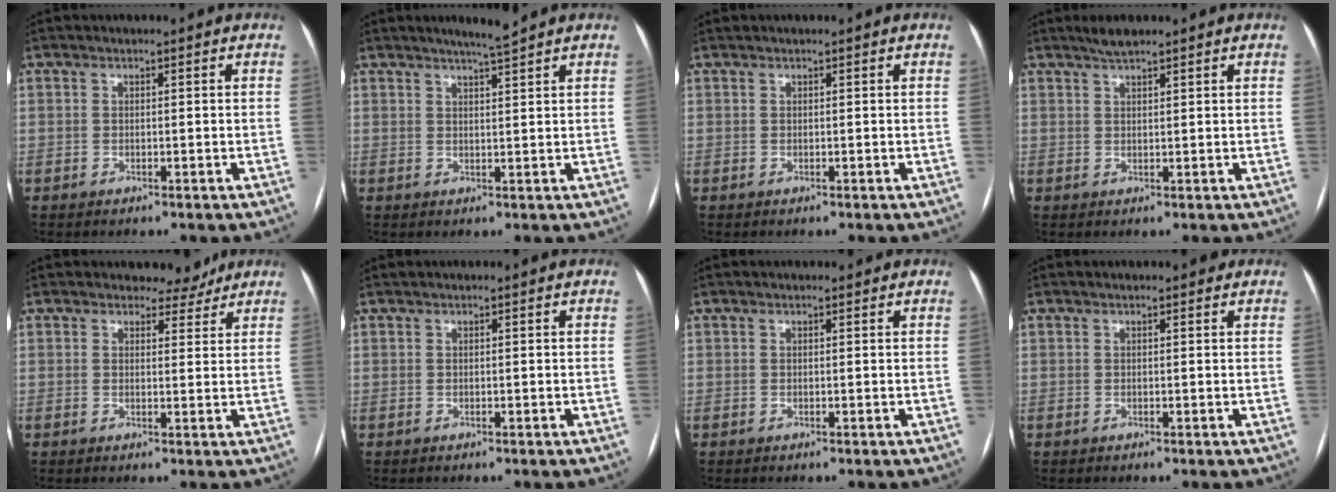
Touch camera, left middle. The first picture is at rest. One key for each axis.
{"total": 3.0, "fx": 2.6, "fy": -0.7, "fz": 1.3, "tx": -0.023, "ty": -0.005, "tz": 0.045}
{"total": 0.0}
{"total": 2.4, "fx": 2.0, "fy": 0.2, "fz": 1.3, "tx": -0.029, "ty": 0.006, "tz": 0.038}
{"total": 3.5, "fx": 3.2, "fy": 1.5, "fz": 0.2, "tx": 0.000, "ty": -0.007, "tz": 0.034}
{"total": 0.0}
{"total": 0.7, "fx": 0.6, "fy": 0.3, "fz": 0.1, "tx": -0.007, "ty": 0.007, "tz": 0.008}
{"total": 2.2, "fx": 1.8, "fy": 0.9, "fz": 1.1, "tx": -0.015, "ty": 0.019, "tz": 0.018}